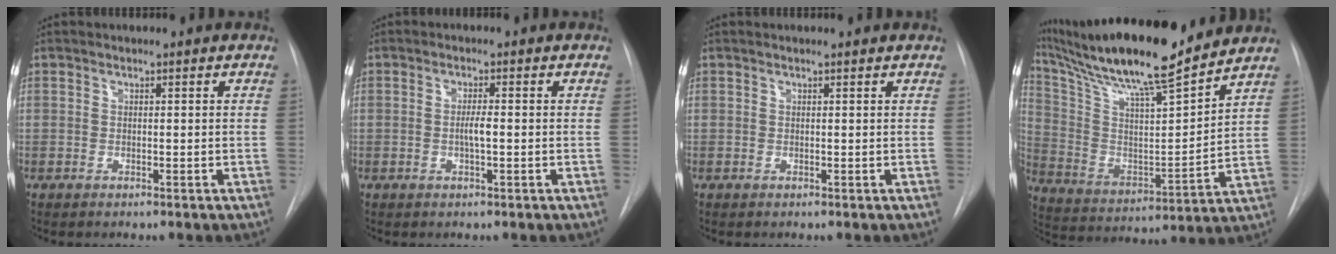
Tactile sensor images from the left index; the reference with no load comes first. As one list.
[{"total": 1.9, "force": [-0.2, 0.1, 1.9], "torque": [-0.037, 0.000, -0.003]}, {"total": 1.9, "force": [1.9, 0.0, 0.2], "torque": [-0.010, 0.008, 0.020]}, {"total": 22.7, "force": [19.1, 1.6, 12.1], "torque": [-0.227, 0.004, 0.322]}]